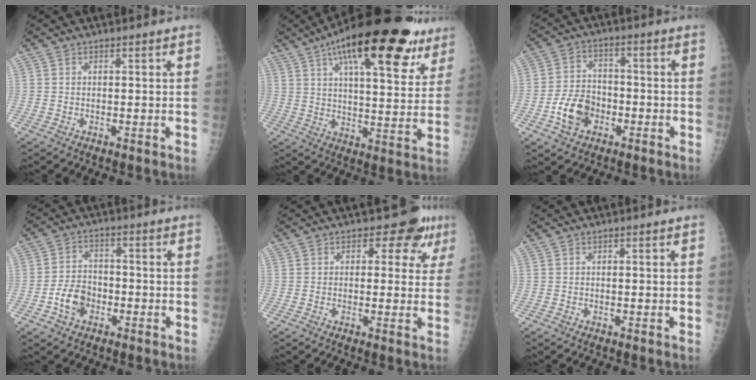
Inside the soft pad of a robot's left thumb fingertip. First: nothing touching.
{"total": 26.9, "force": [15.4, 9.5, 19.9], "torque": [-0.273, -0.017, 0.225]}
{"total": 8.6, "force": [-3.6, 6.3, 4.6], "torque": [-0.067, 0.025, -0.066]}
{"total": 6.3, "force": [-2.9, 4.6, 3.3], "torque": [-0.045, 0.025, -0.055]}
{"total": 6.2, "force": [3.1, 4.4, 3.2], "torque": [0.006, -0.006, 0.024]}
{"total": 0.0}